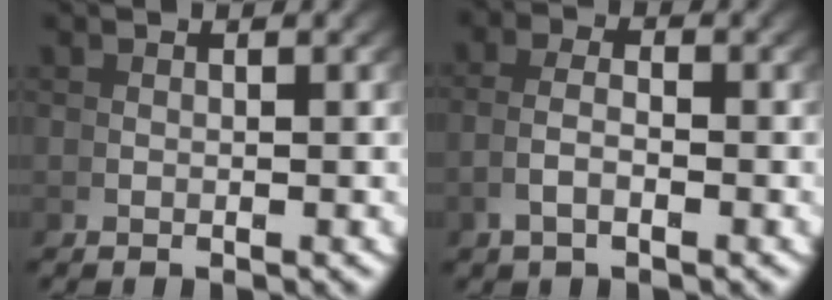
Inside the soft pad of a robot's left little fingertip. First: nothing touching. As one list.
[{"total": 2.1, "force": [-0.6, 0.8, 1.8], "torque": [-0.043, -0.011, -0.005]}]